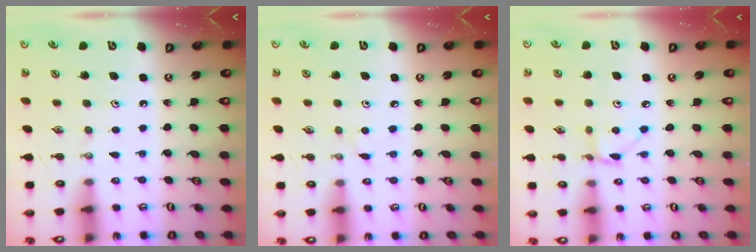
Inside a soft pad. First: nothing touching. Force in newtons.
{"total": 2.1, "press": 2.1, "slide": 0.3}
{"total": 2.8, "press": 2.7, "slide": 0.3}